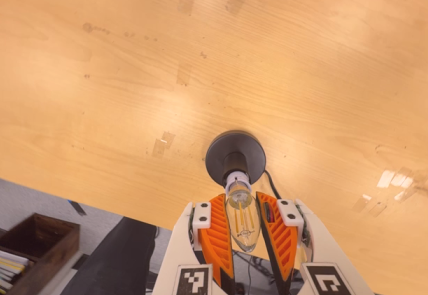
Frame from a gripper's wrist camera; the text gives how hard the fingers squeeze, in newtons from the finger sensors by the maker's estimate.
{"total": 10.0, "left": 9.2, "right": 10.9}